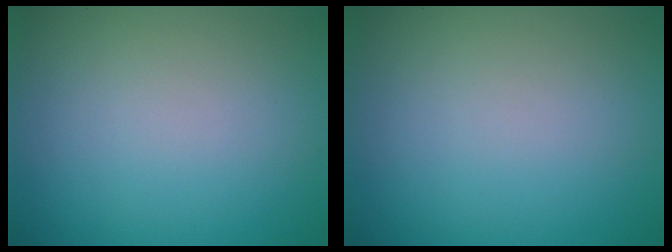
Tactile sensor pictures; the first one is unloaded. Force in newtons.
{"total": 0.0}